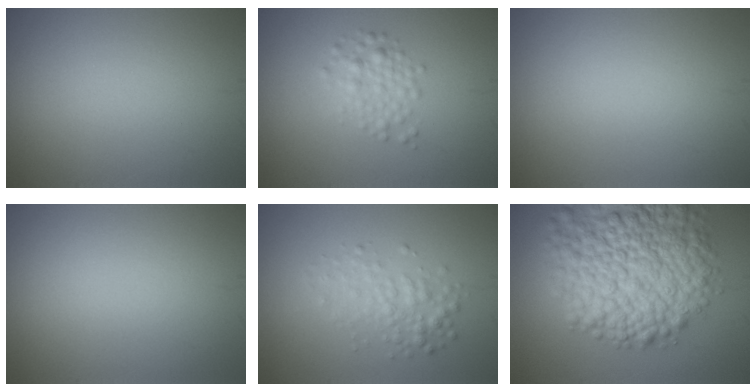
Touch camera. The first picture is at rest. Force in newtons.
{"total": 2.2, "press": 2.2, "slide": 0.1}
{"total": 0.0}
{"total": 0.0}
{"total": 2.5, "press": 2.5, "slide": 0.0}
{"total": 12.4, "press": 12.4, "slide": 0.5}